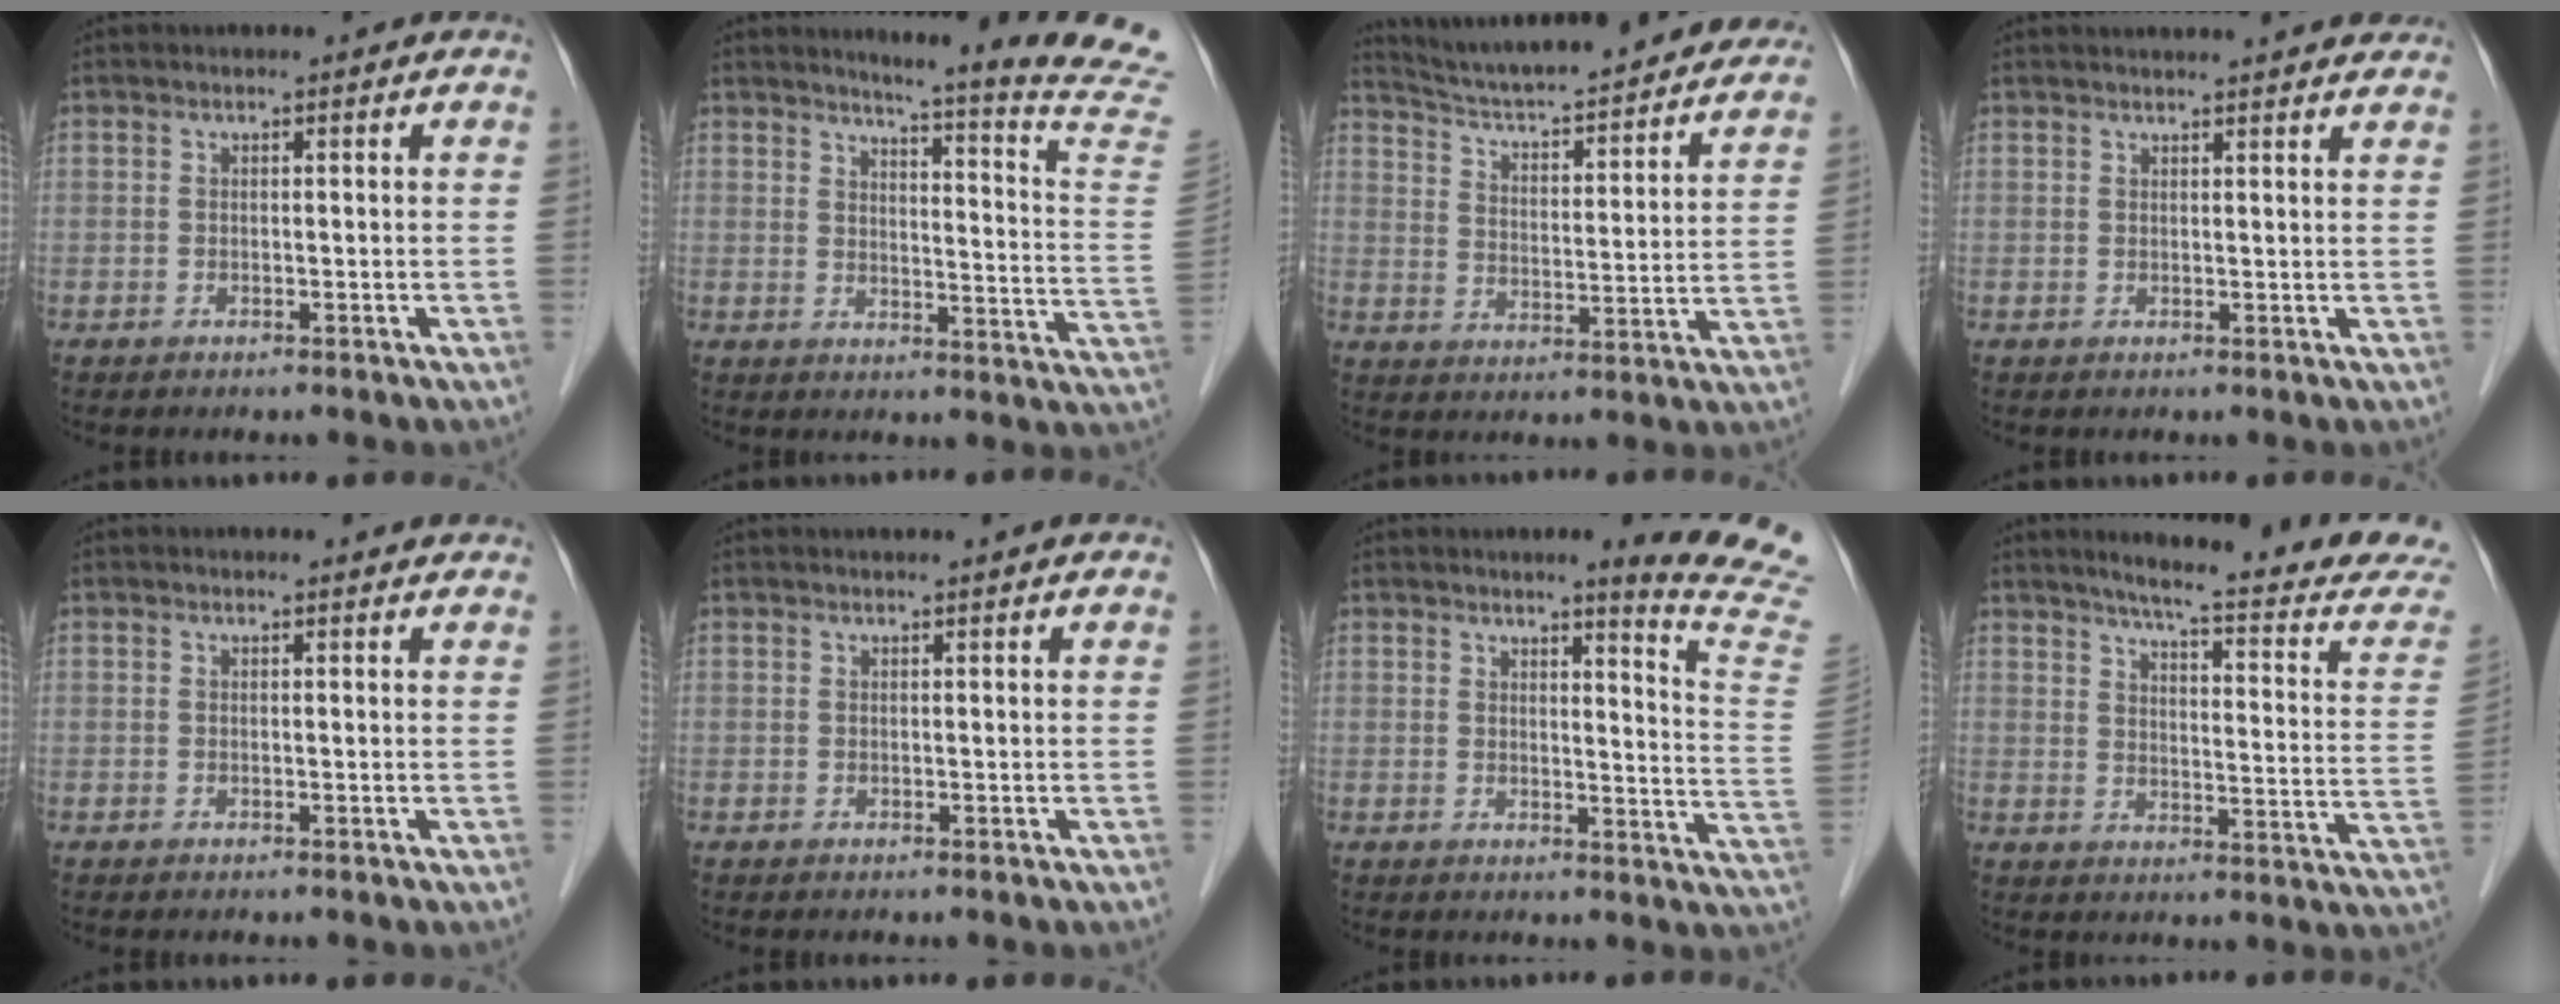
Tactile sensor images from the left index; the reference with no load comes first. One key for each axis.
{"total": 19.1, "fx": 17.4, "fy": -2.0, "fz": 7.7, "tx": -0.109, "ty": -0.121, "tz": 0.191}
{"total": 27.1, "fx": 24.9, "fy": 3.5, "fz": 10.2, "tx": -0.160, "ty": -0.031, "tz": 0.326}
{"total": 11.2, "fx": 10.5, "fy": 1.1, "fz": 3.7, "tx": -0.041, "ty": 0.020, "tz": 0.113}
{"total": 2.7, "fx": 2.6, "fy": 0.3, "fz": 0.4, "tx": -0.012, "ty": 0.005, "tz": 0.022}
{"total": 3.6, "fx": 3.4, "fy": -0.2, "fz": 1.3, "tx": -0.017, "ty": 0.023, "tz": 0.039}
{"total": 12.1, "fx": 10.9, "fy": -2.2, "fz": 4.9, "tx": -0.059, "ty": -0.097, "tz": 0.107}
{"total": 20.7, "fx": 19.0, "fy": -0.4, "fz": 8.2, "tx": -0.113, "ty": -0.086, "tz": 0.224}